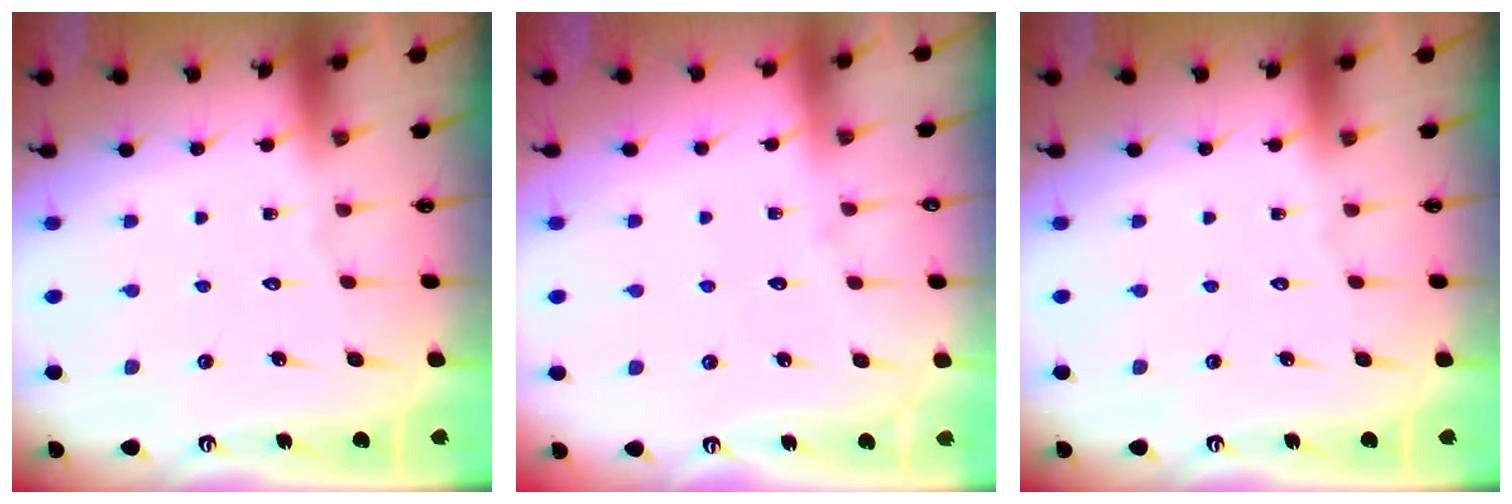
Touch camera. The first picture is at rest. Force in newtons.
{"total": 2.9, "press": 2.9, "slide": 0.4}
{"total": 0.0}